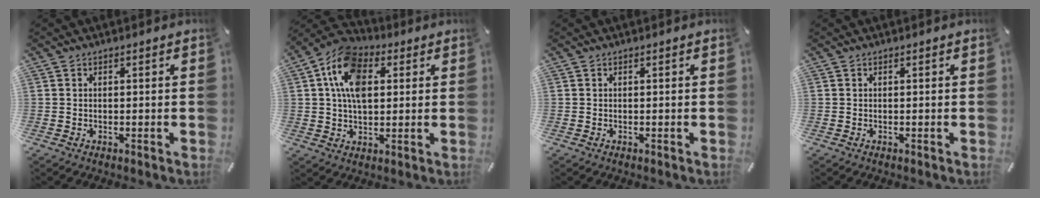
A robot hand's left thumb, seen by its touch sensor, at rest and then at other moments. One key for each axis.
{"total": 13.8, "fx": 3.1, "fy": 9.7, "fz": 9.3, "tx": -0.176, "ty": 0.008, "tz": 0.057}
{"total": 0.0}
{"total": 0.0}